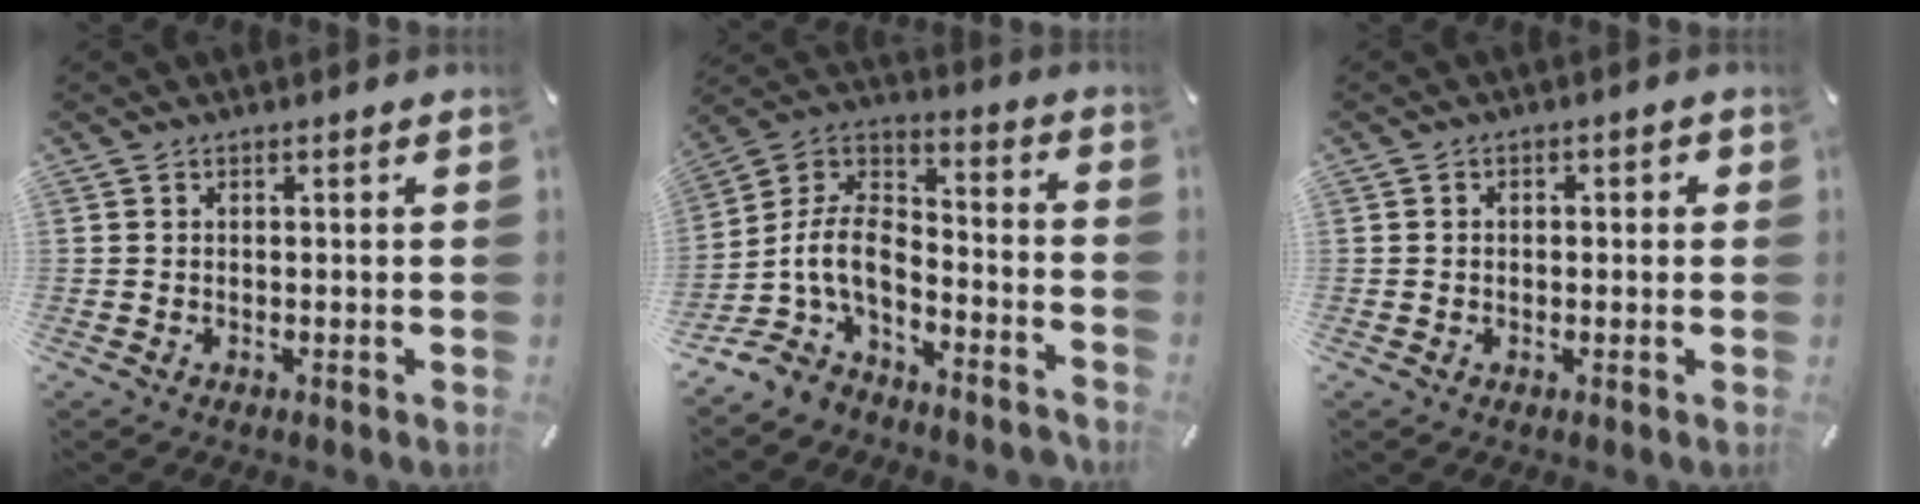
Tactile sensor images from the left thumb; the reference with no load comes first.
{"total": 11.2, "force": [-4.9, 7.3, 6.9], "torque": [-0.163, 0.008, -0.097]}
{"total": 1.6, "force": [-0.6, 1.2, 0.8], "torque": [-0.016, 0.007, -0.015]}